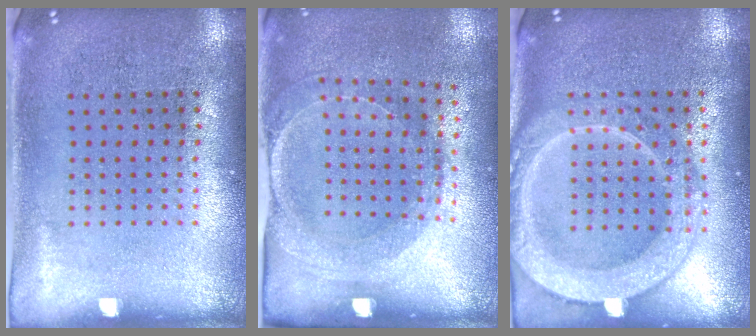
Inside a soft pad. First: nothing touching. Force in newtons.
{"total": 1.6, "press": 1.5, "slide": 0.6}
{"total": 4.0, "press": 4.0, "slide": 0.4}